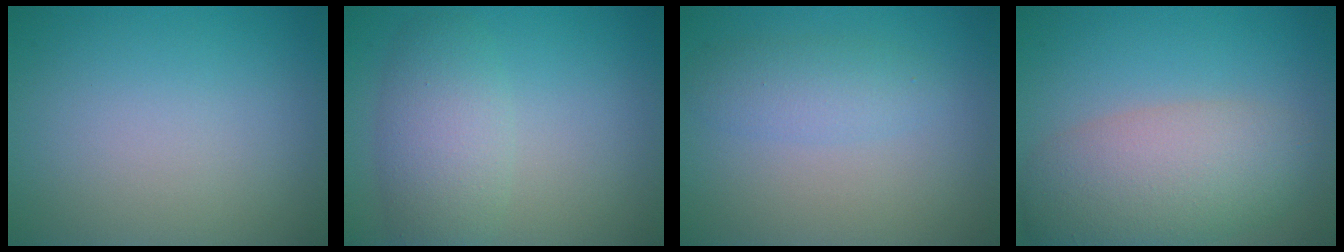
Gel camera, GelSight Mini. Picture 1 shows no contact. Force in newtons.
{"total": 4.2, "press": 4.2, "slide": 0.1}
{"total": 2.3, "press": 2.3, "slide": 0.1}
{"total": 6.8, "press": 6.8, "slide": 0.3}